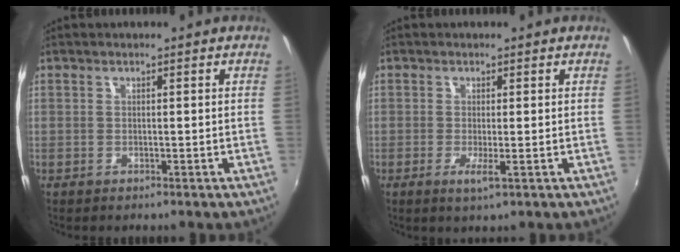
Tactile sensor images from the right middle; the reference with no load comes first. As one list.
[{"total": 2.3, "force": [-0.6, -0.2, 2.2], "torque": [-0.045, -0.008, -0.010]}]